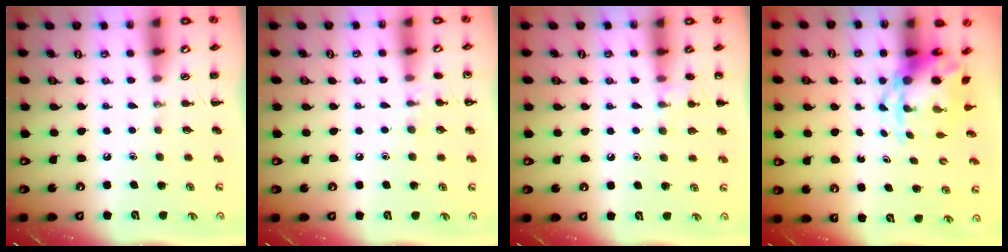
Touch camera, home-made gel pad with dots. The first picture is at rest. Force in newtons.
{"total": 6.3, "press": 6.0, "slide": 1.9}
{"total": 6.9, "press": 6.5, "slide": 2.2}
{"total": 3.8, "press": 3.7, "slide": 0.8}